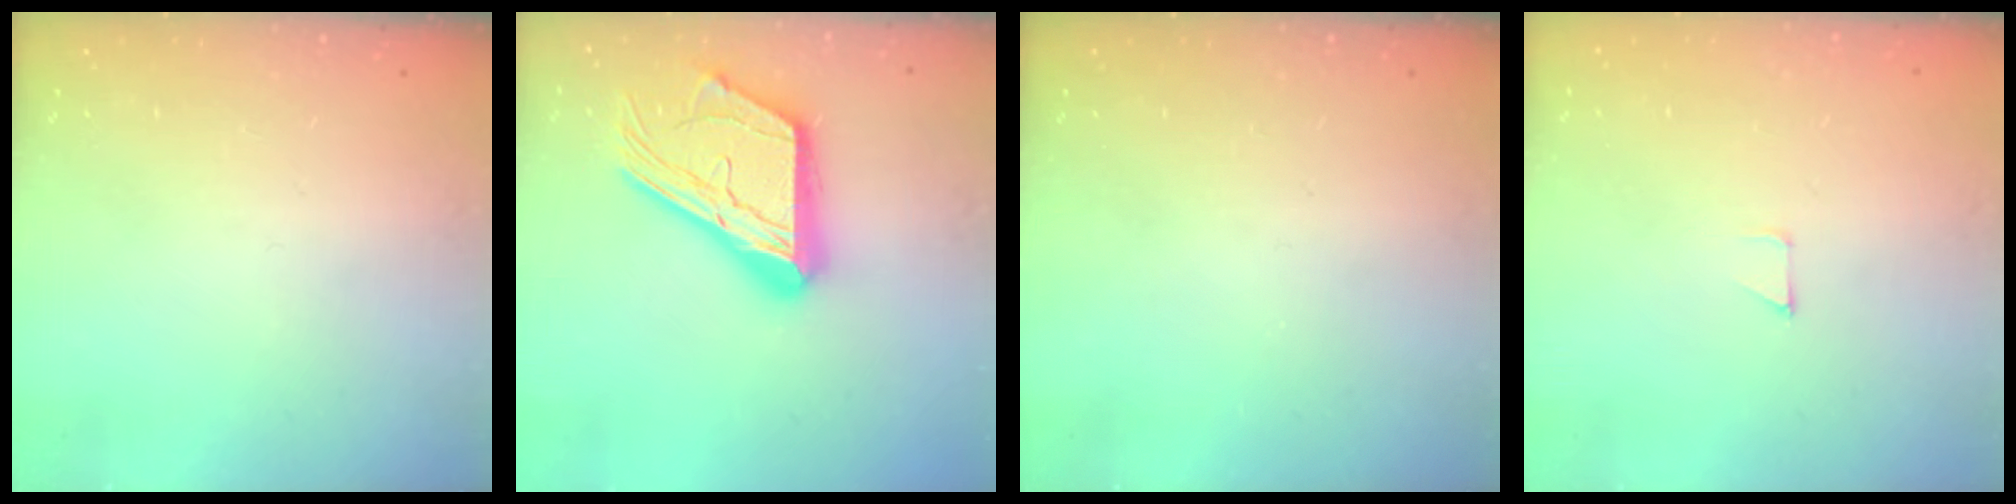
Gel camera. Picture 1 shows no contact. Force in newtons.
{"total": 23.5, "press": 23.4, "slide": 2.1}
{"total": 0.0}
{"total": 2.6, "press": 2.6, "slide": 0.2}